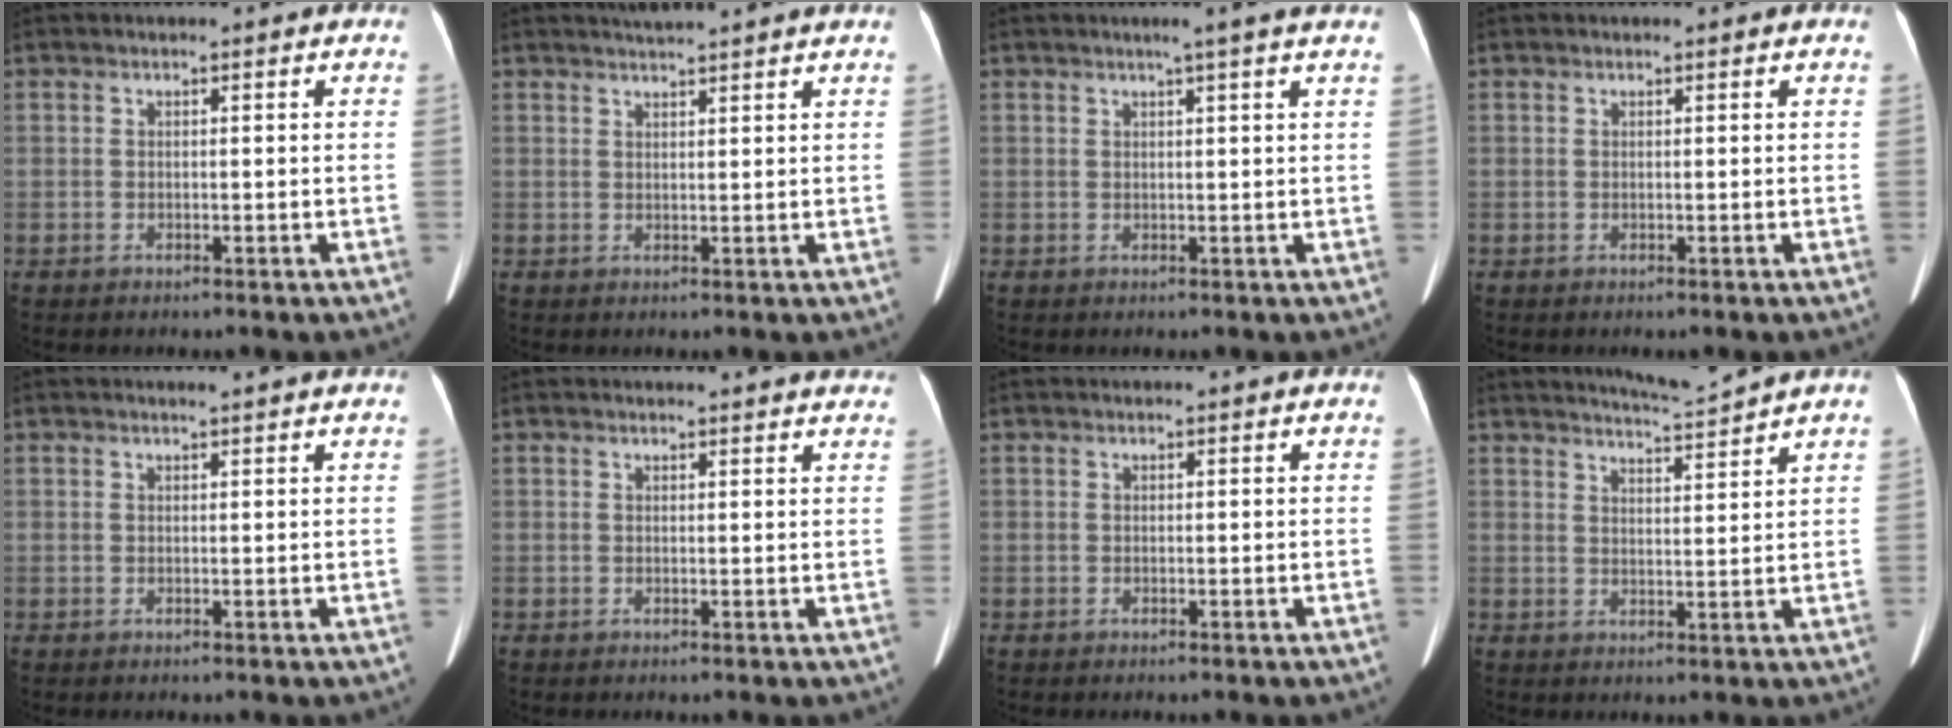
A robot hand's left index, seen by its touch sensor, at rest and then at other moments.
{"total": 5.0, "force": [4.6, -0.7, 1.9], "torque": [-0.028, 0.022, 0.062]}
{"total": 3.5, "force": [2.6, -0.9, 2.1], "torque": [-0.030, 0.007, 0.033]}
{"total": 0.0}
{"total": 1.6, "force": [1.5, -0.2, 0.7], "torque": [-0.012, 0.006, 0.024]}
{"total": 10.3, "force": [9.9, 1.5, 2.7], "torque": [-0.014, 0.010, 0.092]}
{"total": 0.9, "force": [0.8, 0.0, 0.3], "torque": [-0.006, 0.012, 0.015]}
{"total": 5.1, "force": [4.8, -1.7, 0.5], "torque": [-0.018, -0.015, 0.080]}